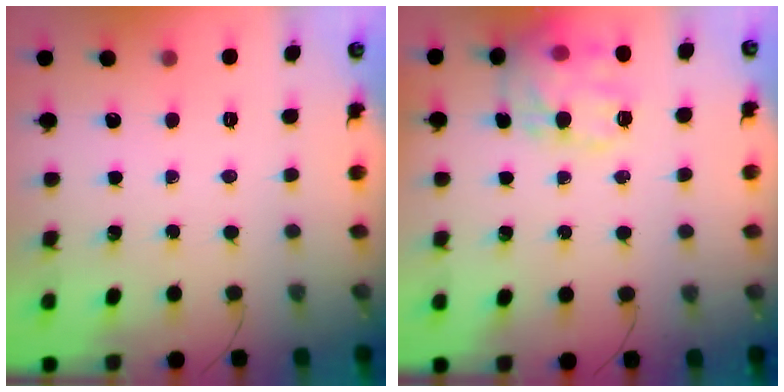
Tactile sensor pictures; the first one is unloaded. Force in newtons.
{"total": 16.8, "press": 16.7, "slide": 1.5}